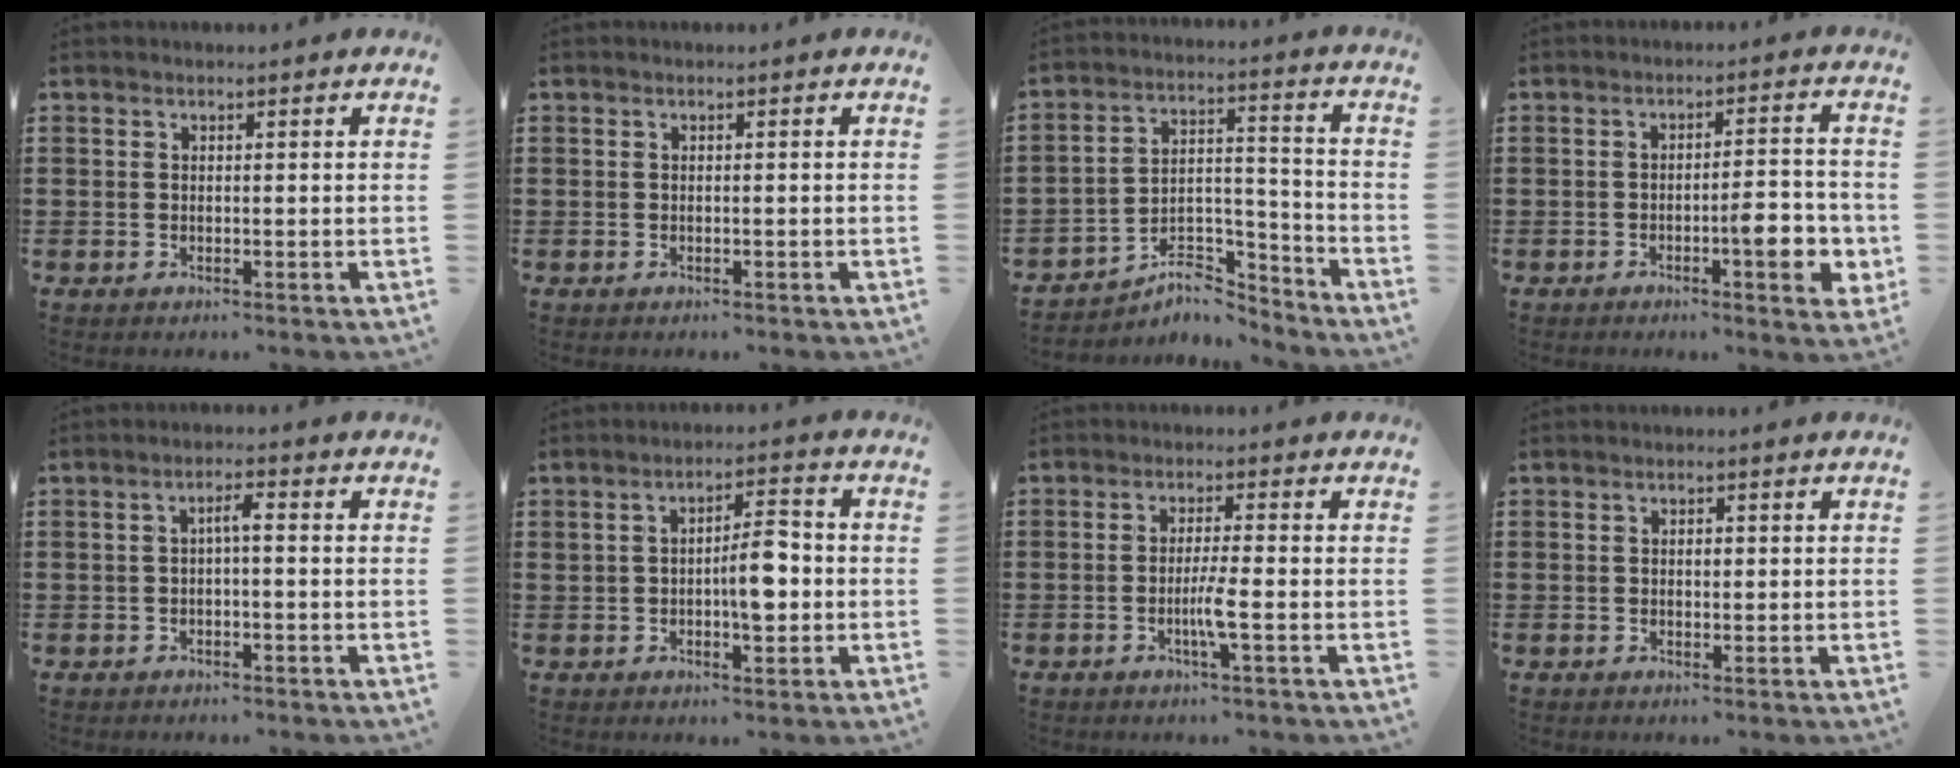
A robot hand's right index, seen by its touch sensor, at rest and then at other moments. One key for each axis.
{"total": 0.0}
{"total": 6.9, "fx": -6.1, "fy": 2.5, "fz": 2.1, "tx": -0.031, "ty": 0.015, "tz": -0.116}
{"total": 6.8, "fx": -2.1, "fy": 1.6, "fz": 6.3, "tx": -0.083, "ty": -0.005, "tz": -0.037}
{"total": 2.2, "fx": -0.3, "fy": 0.4, "fz": 2.1, "tx": -0.042, "ty": 0.005, "tz": -0.008}
{"total": 6.1, "fx": -0.7, "fy": 2.3, "fz": 5.6, "tx": -0.089, "ty": 0.006, "tz": -0.015}
{"total": 3.7, "fx": -1.2, "fy": -0.3, "fz": 3.5, "tx": -0.068, "ty": -0.012, "tz": -0.026}
{"total": 1.0, "fx": 0.1, "fy": 0.5, "fz": 0.8, "tx": -0.017, "ty": 0.002, "tz": 0.002}